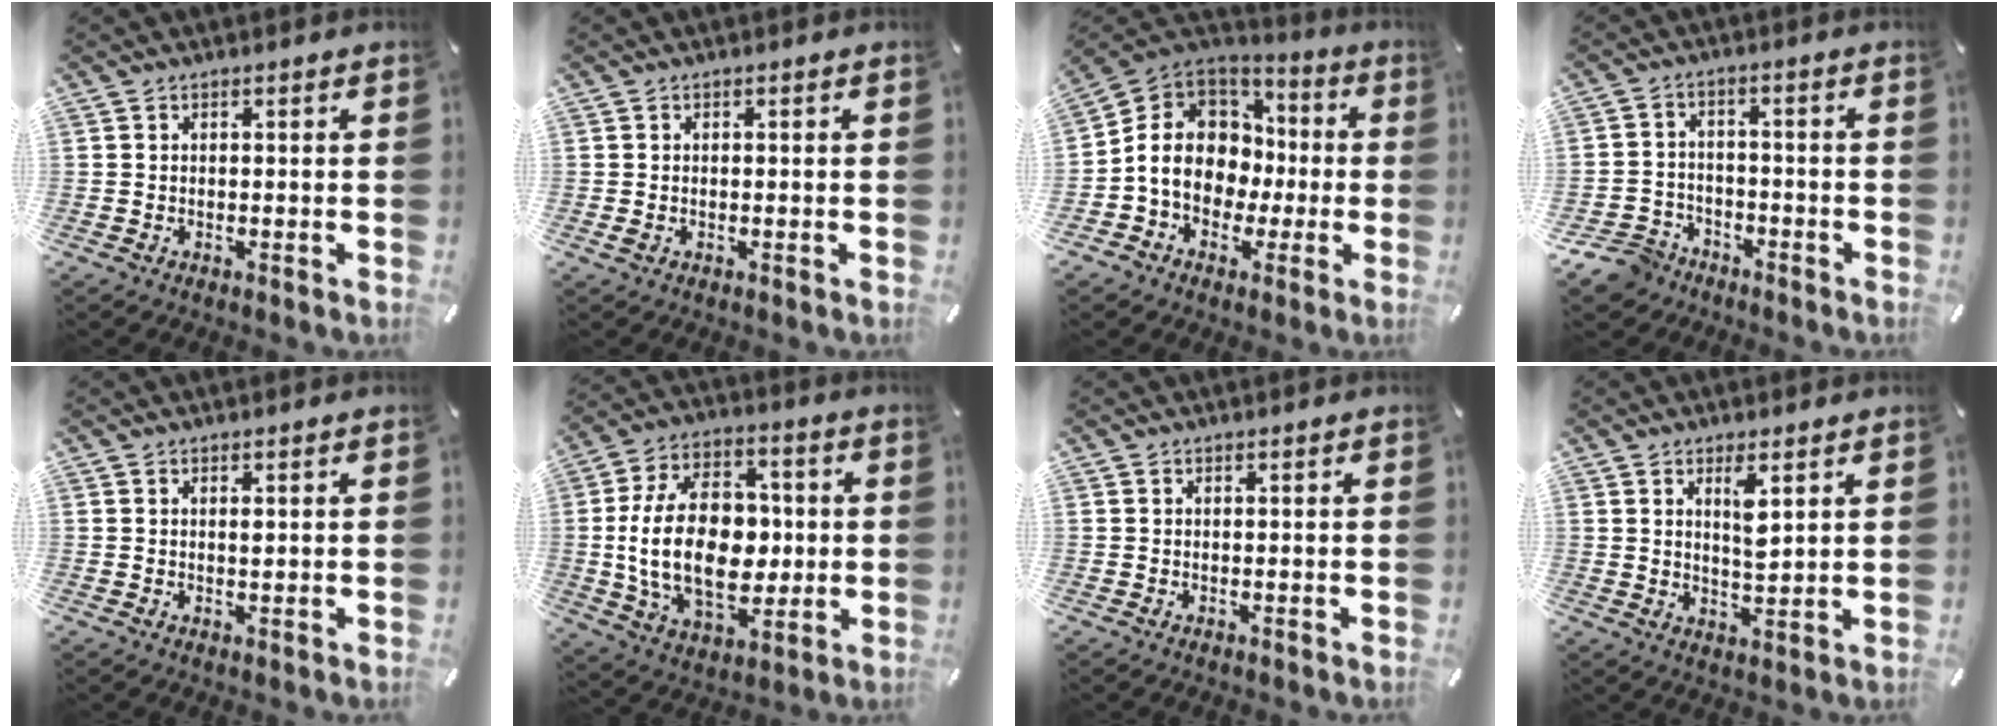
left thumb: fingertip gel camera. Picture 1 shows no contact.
{"total": 1.0, "force": [-0.2, 0.6, 0.7], "torque": [-0.013, 0.000, -0.005]}
{"total": 12.4, "force": [-2.0, 11.0, 5.5], "torque": [-0.125, 0.013, -0.031]}
{"total": 7.5, "force": [-5.5, 4.9, 1.4], "torque": [-0.037, 0.037, -0.108]}
{"total": 1.0, "force": [0.3, 0.4, 0.9], "torque": [-0.019, 0.001, 0.004]}
{"total": 22.2, "force": [-0.4, 14.8, 16.5], "torque": [-0.316, 0.001, -0.006]}
{"total": 0.0}
{"total": 5.6, "force": [2.7, 1.7, 4.6], "torque": [-0.076, -0.014, 0.040]}